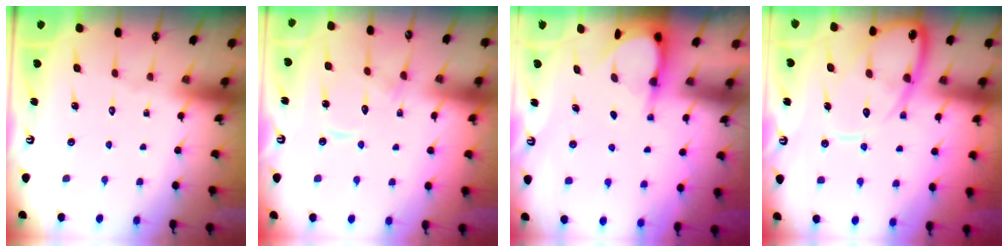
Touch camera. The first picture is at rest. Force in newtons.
{"total": 11.3, "press": 11.2, "slide": 1.0}
{"total": 3.8, "press": 3.8, "slide": 0.3}
{"total": 12.7, "press": 12.6, "slide": 1.4}